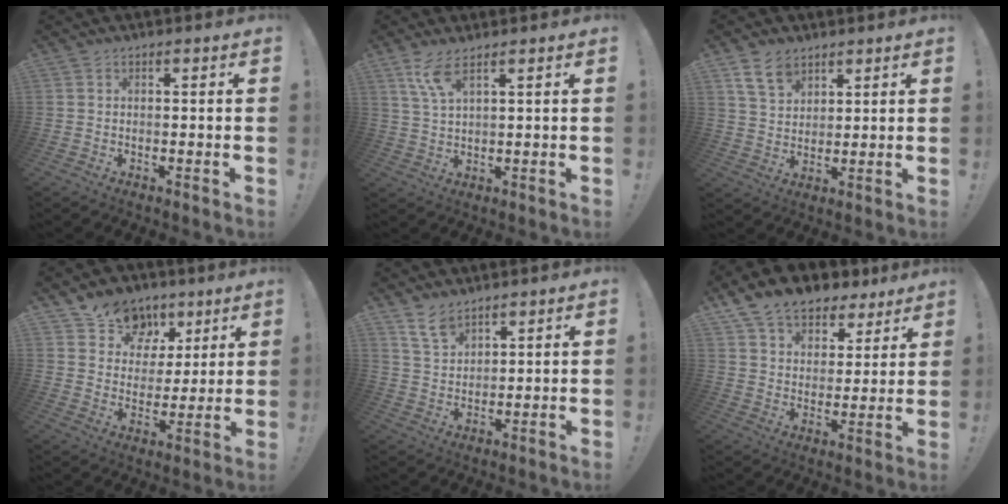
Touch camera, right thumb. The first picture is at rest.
{"total": 6.3, "force": [3.8, 1.2, 4.9], "torque": [-0.104, -0.008, 0.069]}
{"total": 8.1, "force": [5.5, 4.9, 3.5], "torque": [-0.058, -0.024, 0.106]}
{"total": 12.7, "force": [7.6, 9.7, 3.2], "torque": [-0.038, -0.049, 0.149]}
{"total": 6.7, "force": [5.3, 2.8, 2.9], "torque": [-0.060, -0.029, 0.103]}
{"total": 12.2, "force": [9.1, 7.1, 3.7], "torque": [-0.072, -0.061, 0.174]}